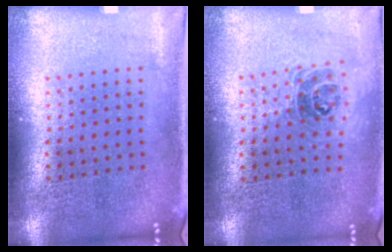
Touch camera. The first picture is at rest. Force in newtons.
{"total": 1.0, "press": 0.9, "slide": 0.5}